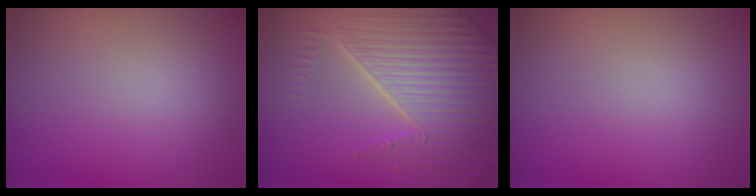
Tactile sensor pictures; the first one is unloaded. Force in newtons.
{"total": 7.4, "press": 5.6, "slide": 4.8}
{"total": 0.0}